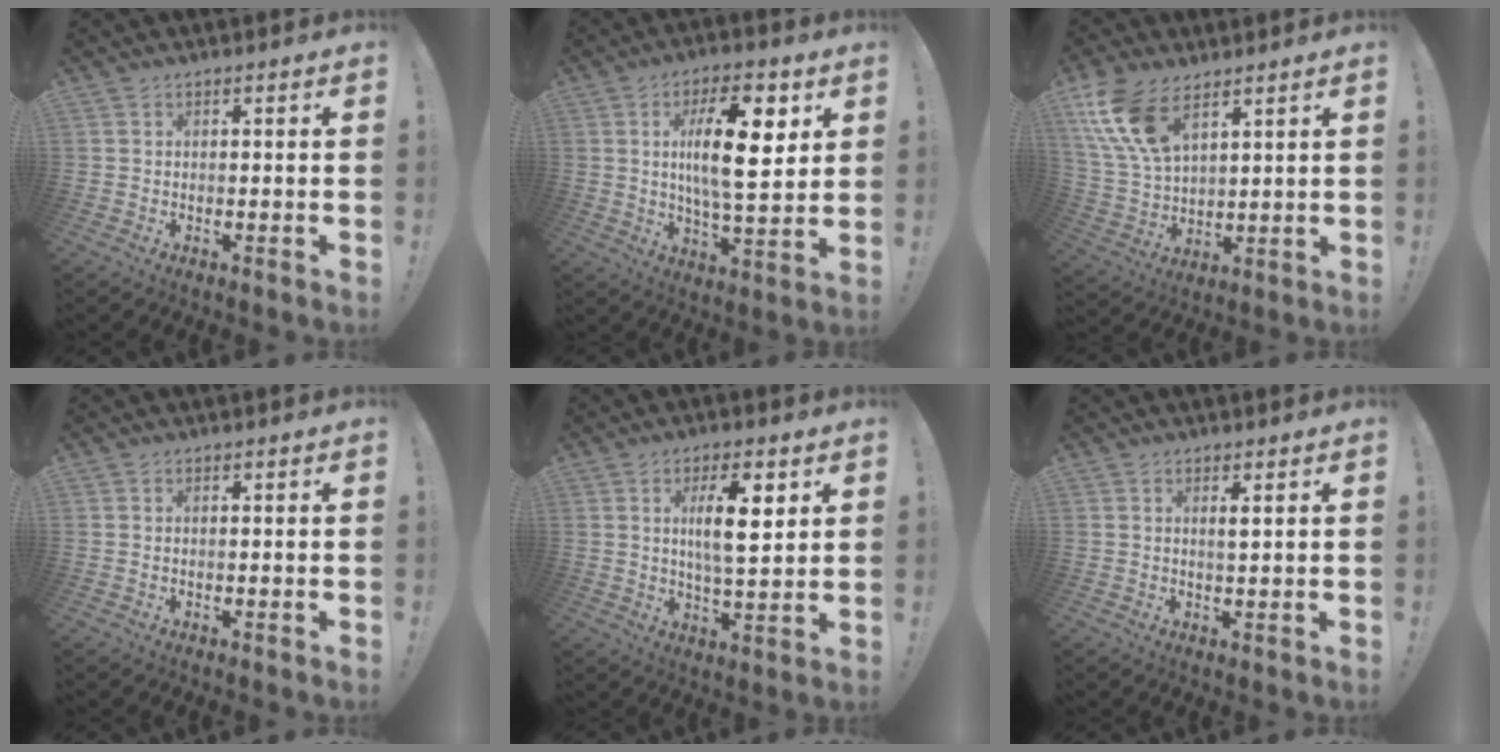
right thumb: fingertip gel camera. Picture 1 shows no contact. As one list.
[{"total": 16.6, "force": [4.2, 5.5, 15.1], "torque": [-0.252, -0.003, 0.057]}, {"total": 13.9, "force": [8.3, 7.0, 8.6], "torque": [-0.194, -0.037, 0.157]}, {"total": 0.0}, {"total": 10.8, "force": [3.4, 2.9, 9.8], "torque": [-0.162, -0.008, 0.049]}, {"total": 1.7, "force": [0.7, 0.0, 1.6], "torque": [-0.016, -0.010, 0.008]}]